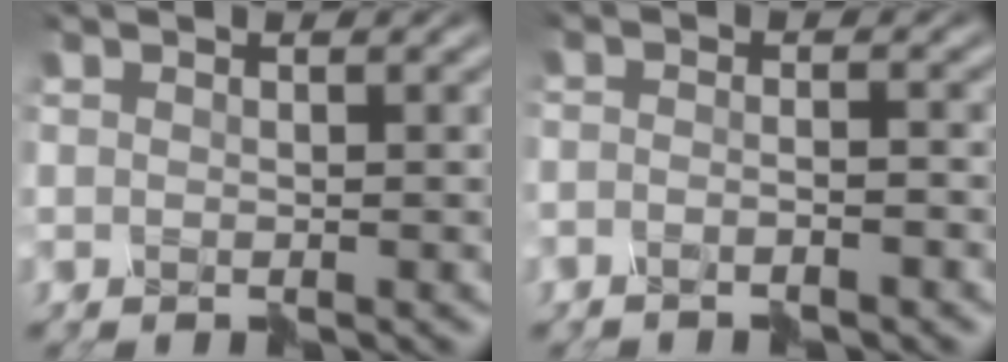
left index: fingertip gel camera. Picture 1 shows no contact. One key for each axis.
{"total": 2.6, "fx": -2.5, "fy": -0.3, "fz": 0.6, "tx": 0.003, "ty": 0.001, "tz": -0.038}